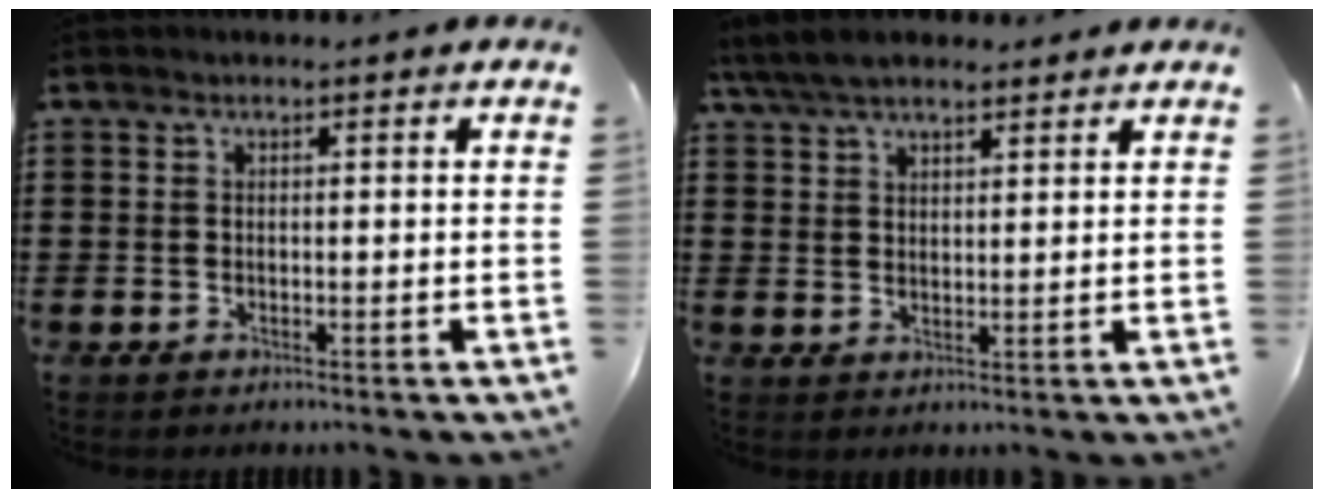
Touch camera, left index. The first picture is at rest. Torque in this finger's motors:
{"motor_torque": [2.14, 0.00, 0.18, -0.03]}